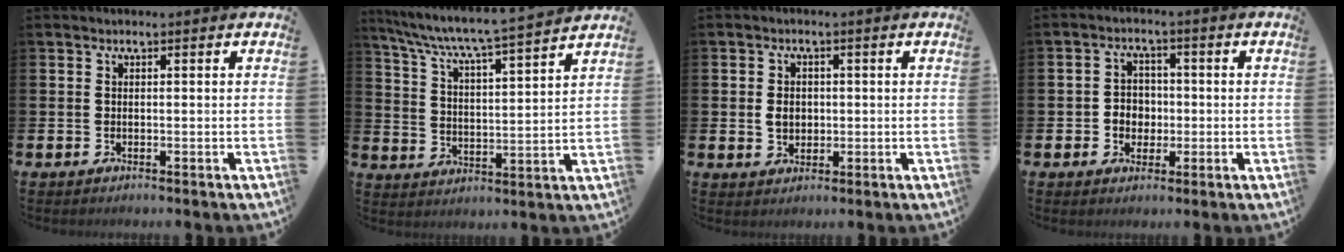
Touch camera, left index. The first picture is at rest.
{"total": 6.9, "force": [6.5, -0.2, 2.2], "torque": [-0.073, -0.054, 0.107]}
{"total": 2.8, "force": [0.1, 2.3, 1.6], "torque": [-0.013, 0.002, -0.006]}
{"total": 3.5, "force": [-0.4, 3.2, 1.1], "torque": [-0.018, 0.004, -0.016]}